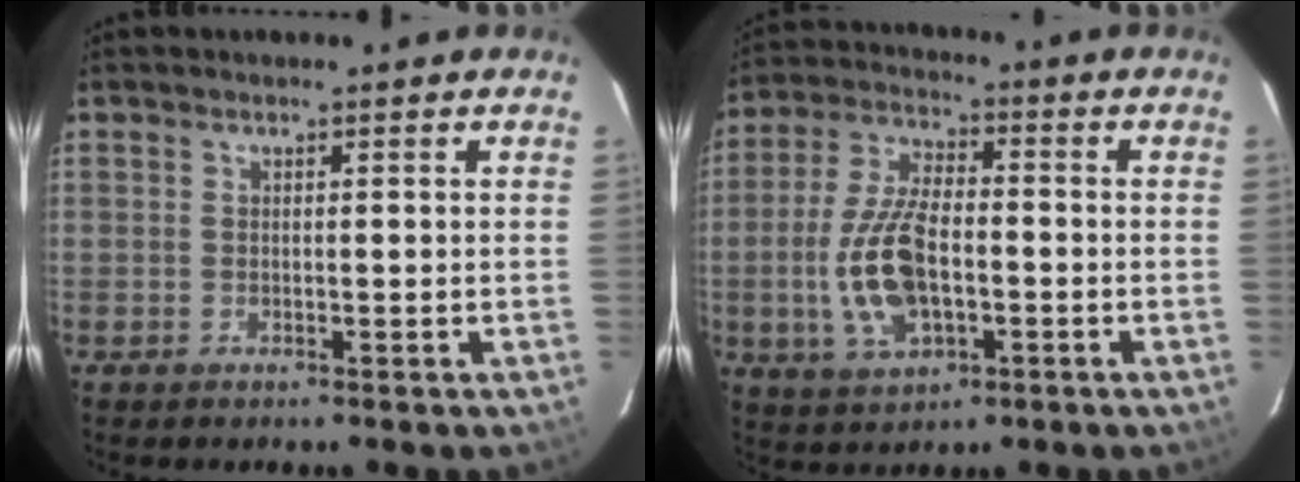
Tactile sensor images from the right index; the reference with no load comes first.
{"total": 13.2, "force": [-2.7, 6.5, 11.2], "torque": [-0.237, 0.002, -0.046]}